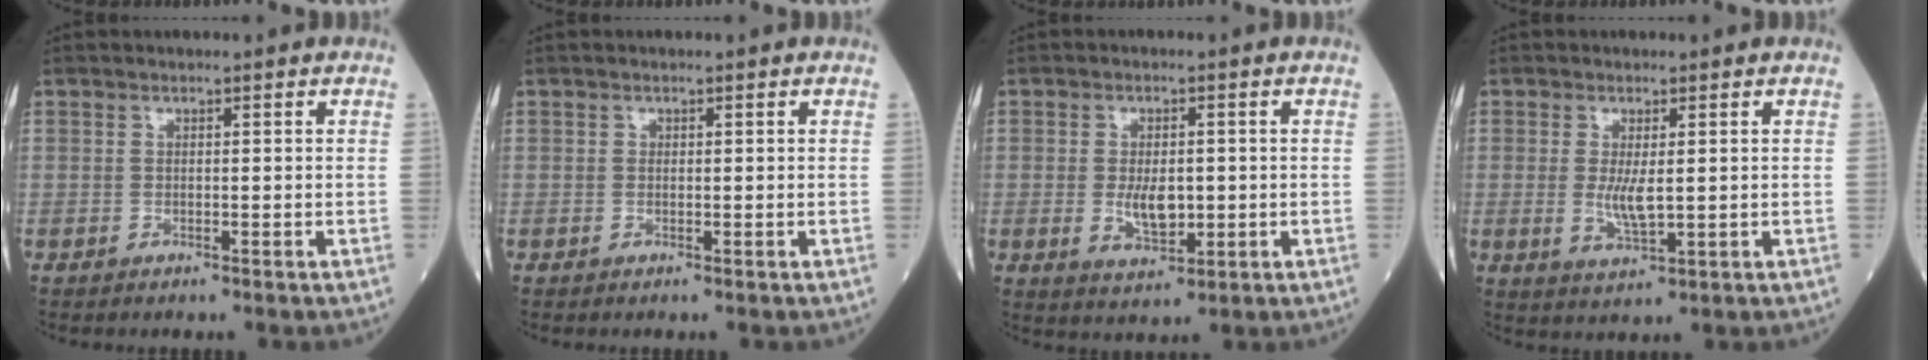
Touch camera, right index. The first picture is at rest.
{"total": 0.0}
{"total": 5.2, "force": [-0.5, 2.3, 4.6], "torque": [-0.083, -0.008, -0.002]}
{"total": 4.0, "force": [0.1, 0.9, 3.9], "torque": [-0.080, -0.010, 0.007]}